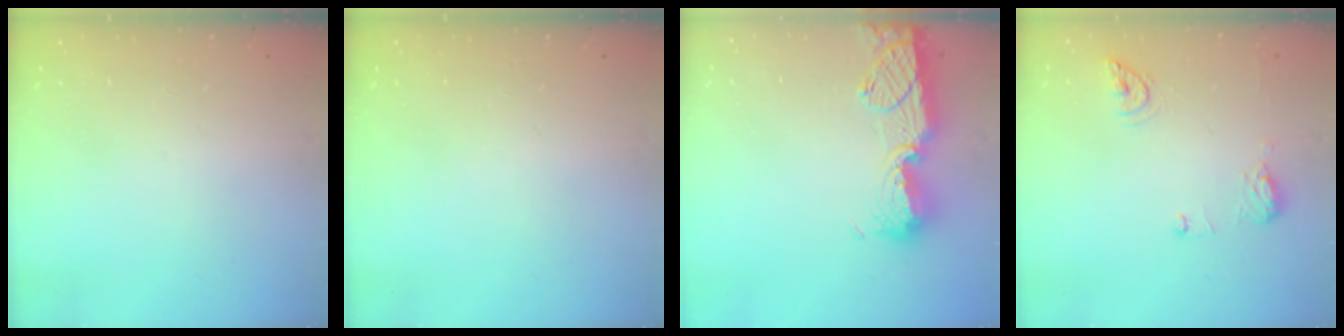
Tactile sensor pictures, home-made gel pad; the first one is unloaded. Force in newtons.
{"total": 0.0}
{"total": 12.9, "press": 12.8, "slide": 1.2}
{"total": 12.8, "press": 10.6, "slide": 7.2}